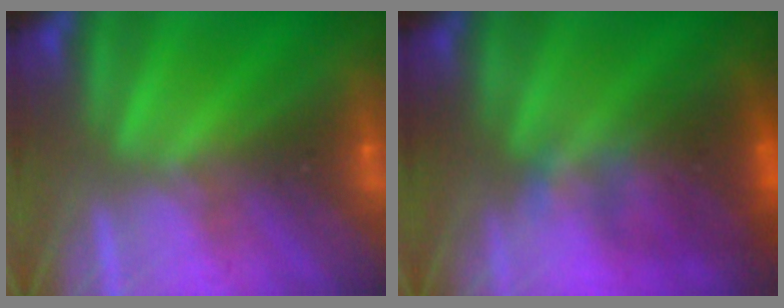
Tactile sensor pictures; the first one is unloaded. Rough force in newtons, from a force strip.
{"total": 4.5}